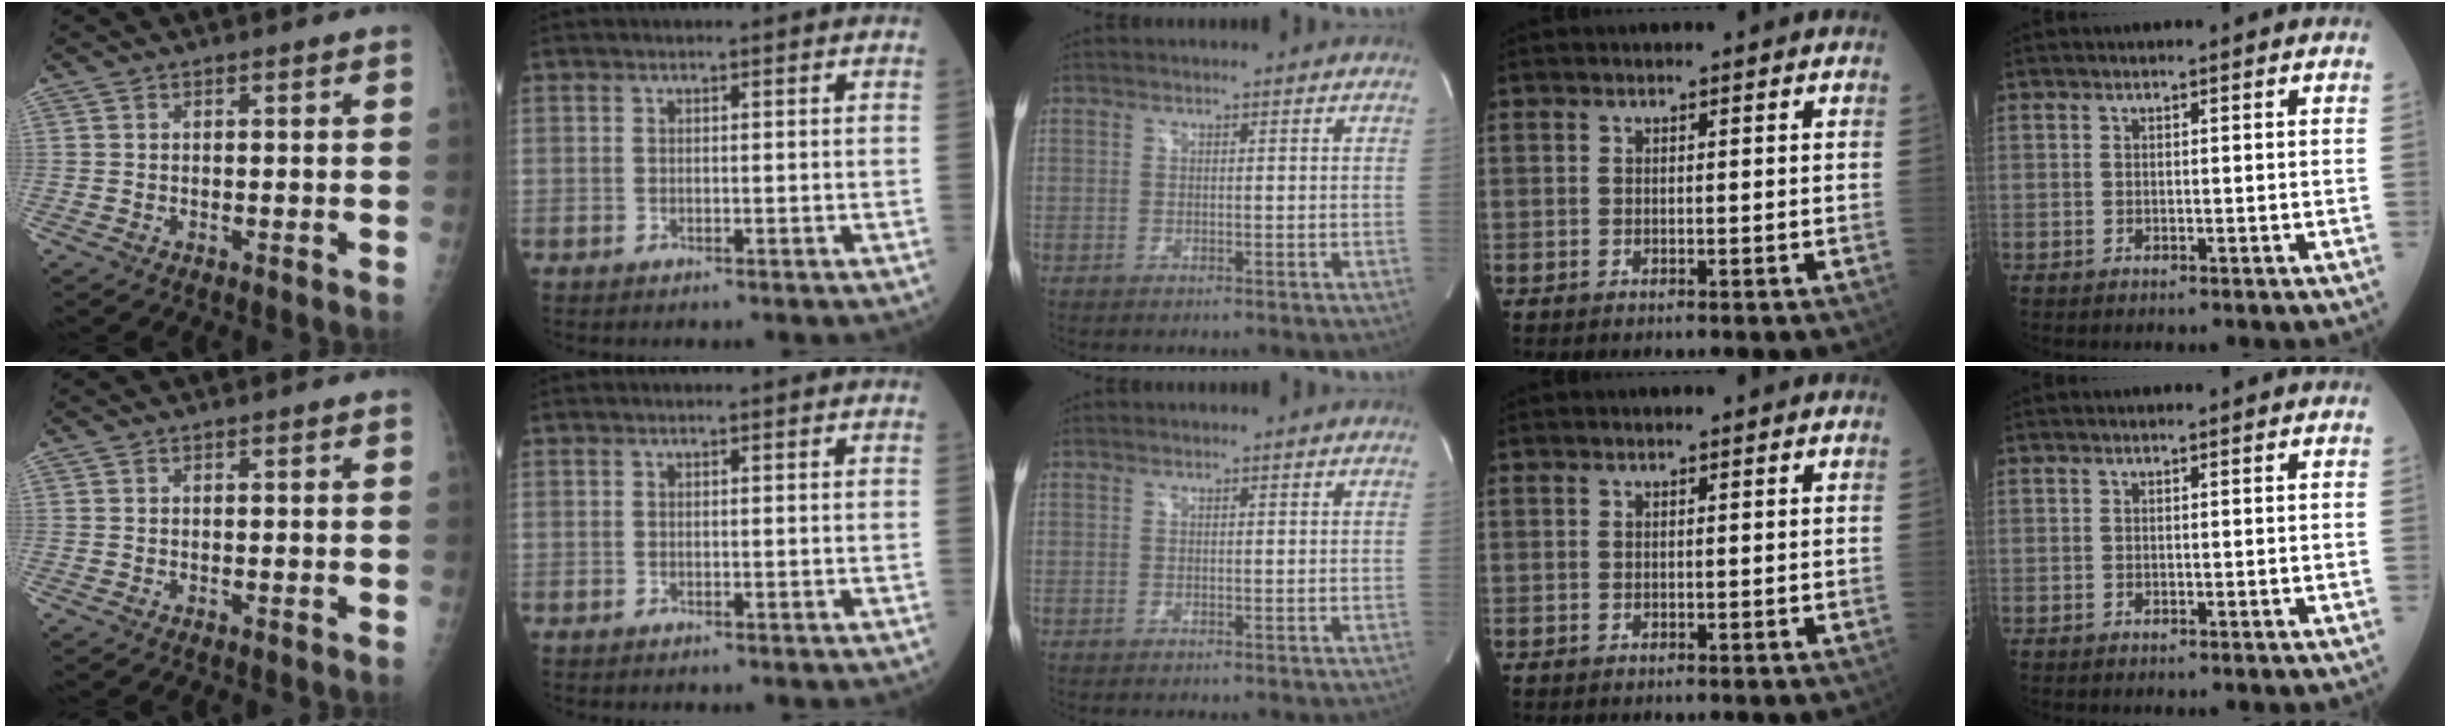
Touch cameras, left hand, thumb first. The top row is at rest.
{}